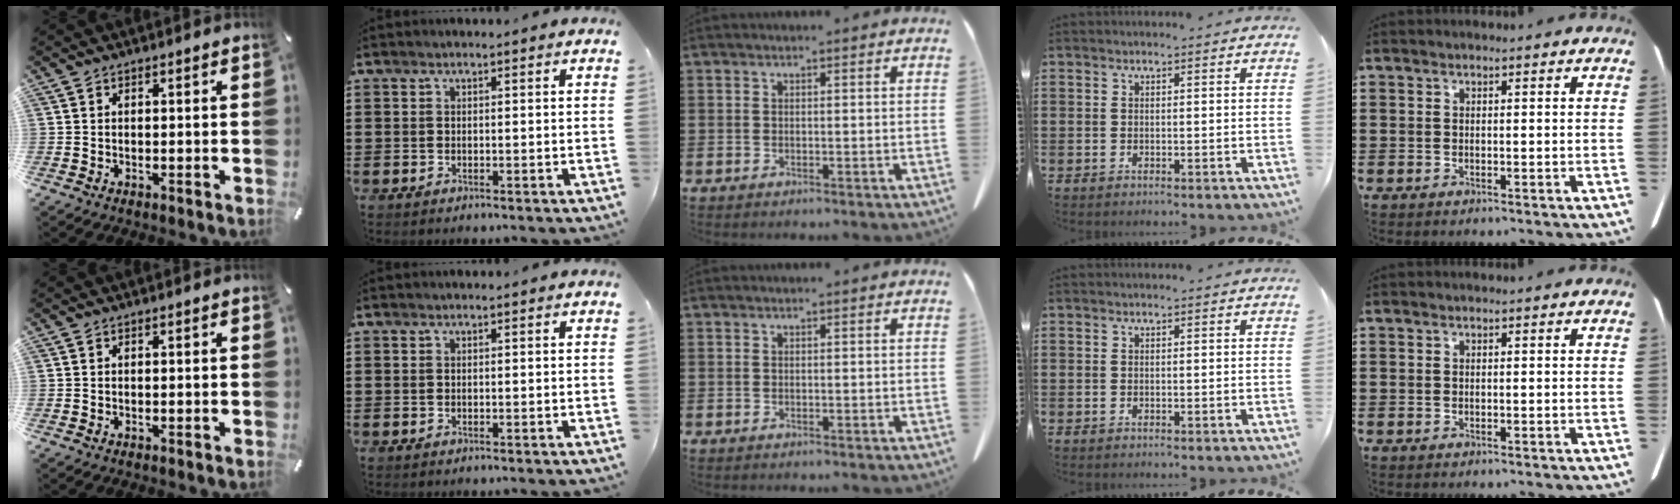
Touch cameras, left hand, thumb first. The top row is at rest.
{}